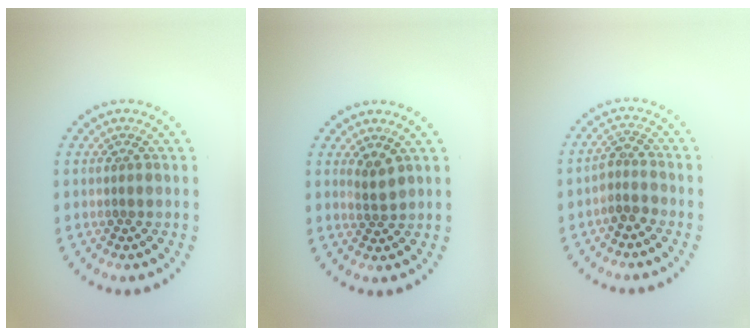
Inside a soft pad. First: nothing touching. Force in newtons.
{"total": 1.5, "press": 1.2, "slide": 0.9}
{"total": 1.9, "press": 1.5, "slide": 1.1}